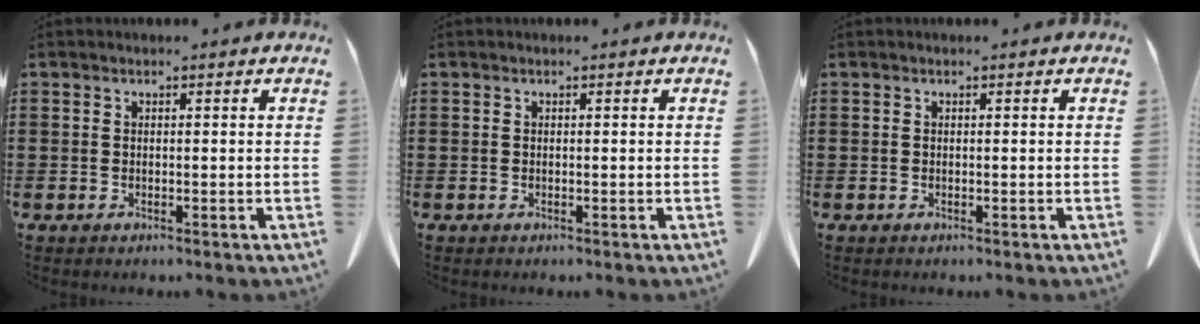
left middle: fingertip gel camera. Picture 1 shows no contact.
{"total": 0.0}
{"total": 0.0}